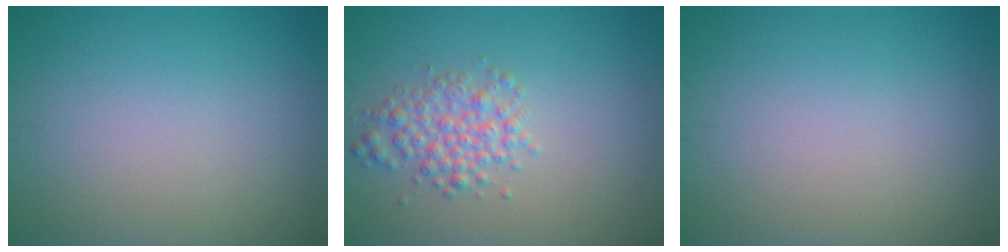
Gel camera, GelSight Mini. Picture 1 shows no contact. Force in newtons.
{"total": 3.0, "press": 3.0, "slide": 0.1}
{"total": 0.0}